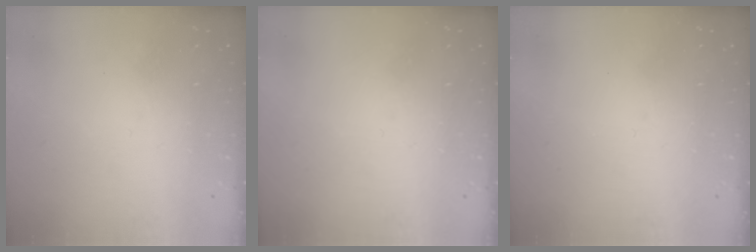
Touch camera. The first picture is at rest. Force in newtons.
{"total": 0.0}
{"total": 0.0}